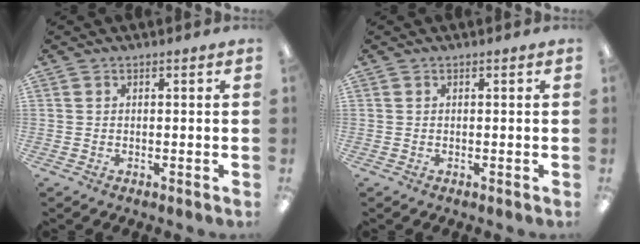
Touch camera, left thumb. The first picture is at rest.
{"total": 0.0}